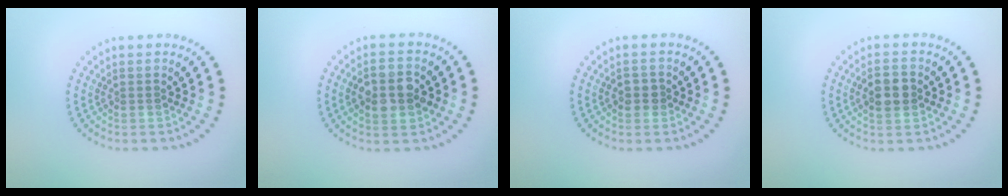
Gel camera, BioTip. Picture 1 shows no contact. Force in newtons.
{"total": 4.5, "press": 4.5, "slide": 0.2}
{"total": 1.6, "press": 1.6, "slide": 0.3}
{"total": 3.2, "press": 3.2, "slide": 0.2}